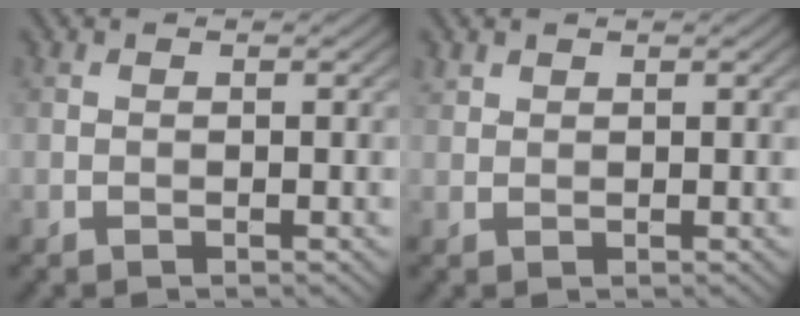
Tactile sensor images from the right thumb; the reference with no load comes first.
{"total": 1.1, "force": [0.9, 0.5, 0.2], "torque": [-0.007, 0.002, 0.023]}